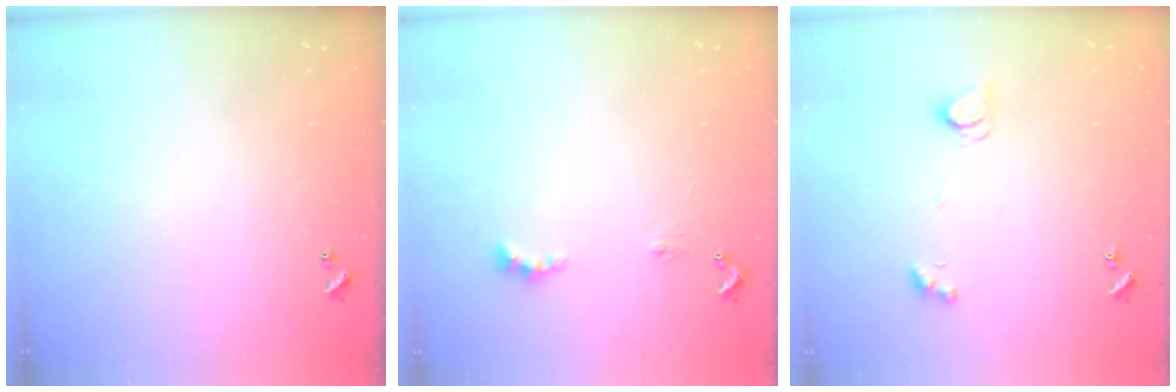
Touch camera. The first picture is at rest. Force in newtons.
{"total": 2.0, "press": 1.9, "slide": 0.4}
{"total": 2.5, "press": 2.5, "slide": 0.3}